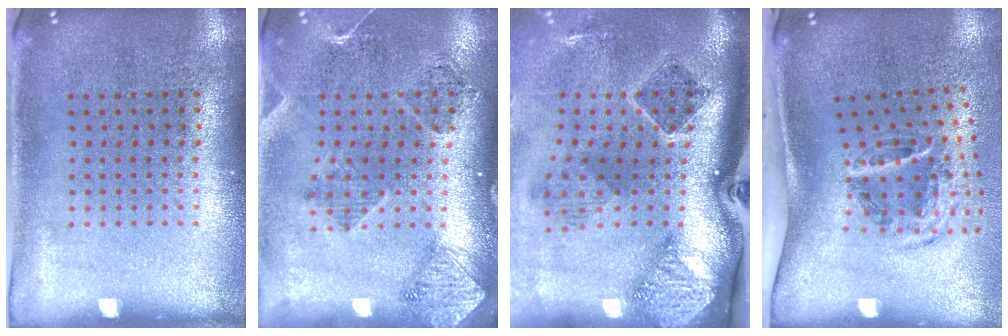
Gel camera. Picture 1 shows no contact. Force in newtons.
{"total": 1.5, "press": 1.4, "slide": 0.5}
{"total": 3.0, "press": 1.9, "slide": 2.3}
{"total": 2.1, "press": 1.2, "slide": 1.7}